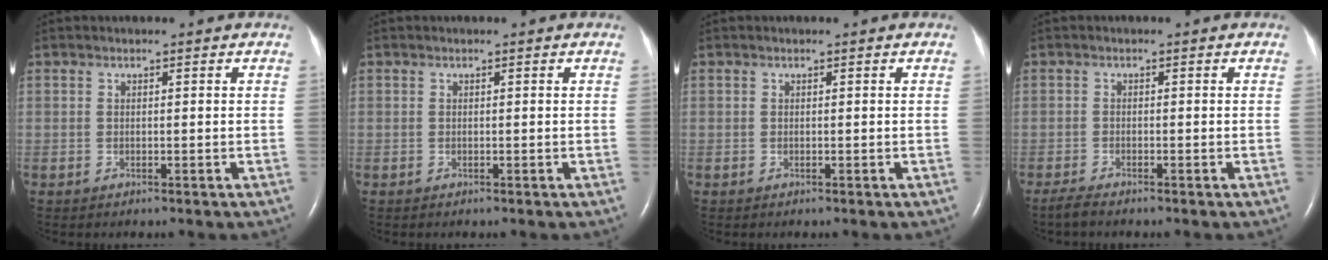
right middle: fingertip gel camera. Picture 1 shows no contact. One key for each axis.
{"total": 0.0}
{"total": 0.0}
{"total": 1.7, "fx": -1.5, "fy": 0.0, "fz": 0.8, "tx": -0.028, "ty": -0.007, "tz": -0.030}